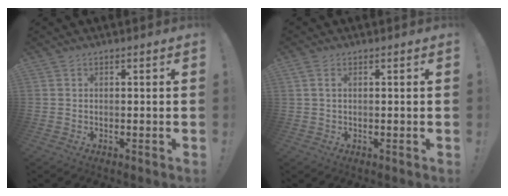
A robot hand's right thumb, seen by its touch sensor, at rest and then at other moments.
{"total": 2.1, "force": [0.8, 0.9, 1.7], "torque": [-0.041, 0.005, 0.016]}